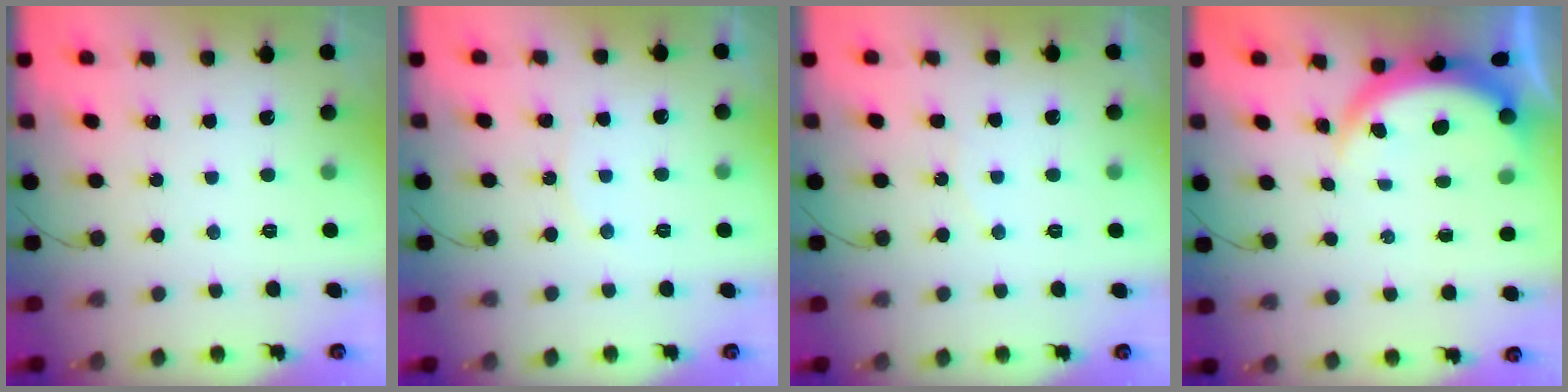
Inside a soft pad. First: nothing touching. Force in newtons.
{"total": 4.6, "press": 4.6, "slide": 0.5}
{"total": 5.0, "press": 5.0, "slide": 0.4}
{"total": 6.0, "press": 5.7, "slide": 1.8}